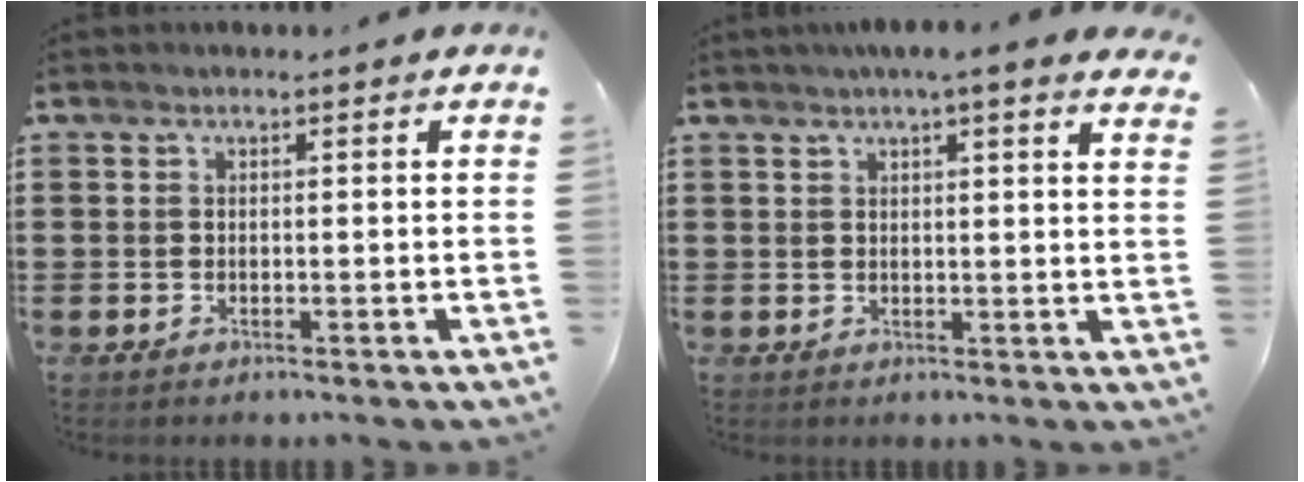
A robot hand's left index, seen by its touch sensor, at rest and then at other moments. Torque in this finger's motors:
{"motor_torque": [0.43, -1.14, 0.73, 0.16]}